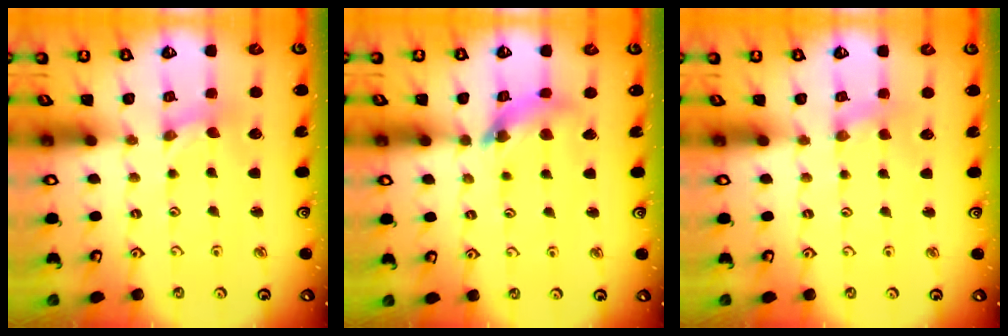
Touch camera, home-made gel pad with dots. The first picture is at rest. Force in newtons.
{"total": 10.2, "press": 10.1, "slide": 1.2}
{"total": 1.3, "press": 1.2, "slide": 0.2}